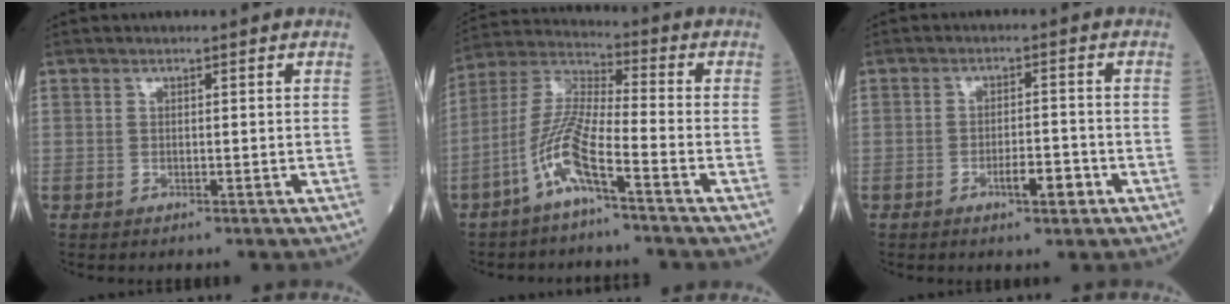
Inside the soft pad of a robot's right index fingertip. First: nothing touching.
{"total": 9.2, "force": [-4.9, 0.4, 7.8], "torque": [-0.174, 0.003, -0.104]}
{"total": 3.9, "force": [-2.0, 0.6, 3.3], "torque": [-0.054, 0.002, -0.033]}